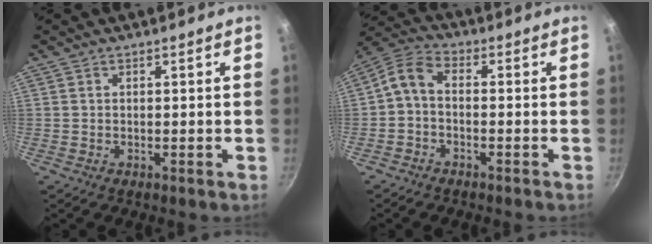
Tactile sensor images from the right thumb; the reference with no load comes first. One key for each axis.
{"total": 5.5, "fx": -1.3, "fy": 3.5, "fz": 4.1, "tx": -0.095, "ty": 0.036, "tz": -0.039}